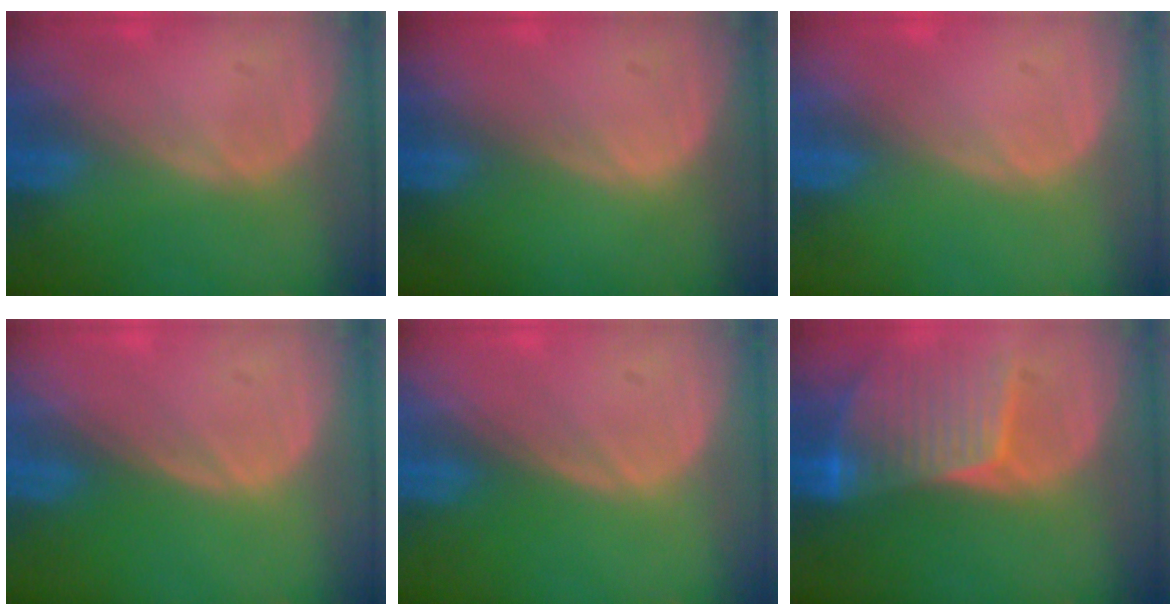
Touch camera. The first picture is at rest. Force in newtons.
{"total": 0.0}
{"total": 0.0}
{"total": 0.0}
{"total": 0.0}
{"total": 8.6, "press": 7.8, "slide": 3.8}